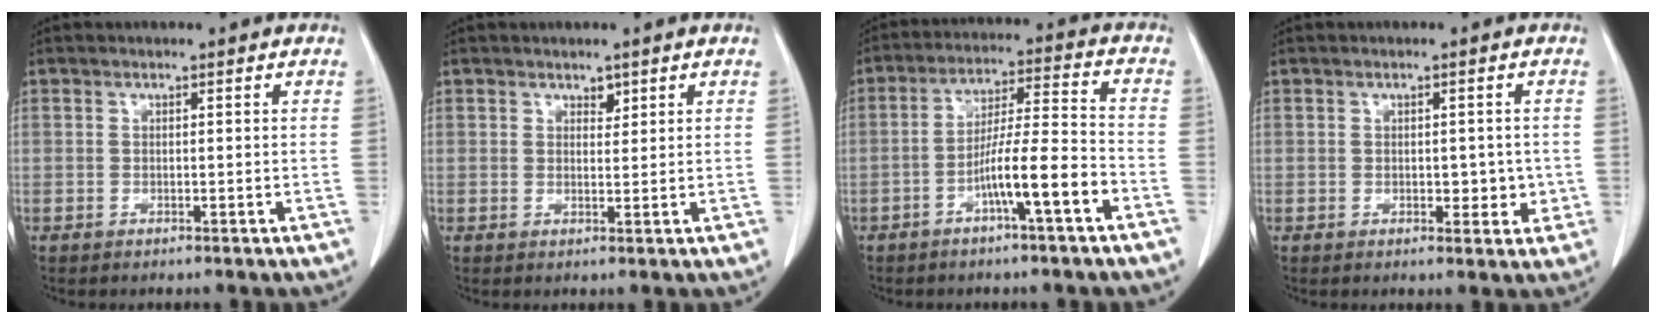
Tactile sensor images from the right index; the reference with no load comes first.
{"total": 2.1, "force": [1.3, 1.4, 0.9], "torque": [-0.019, 0.004, 0.027]}
{"total": 10.4, "force": [-4.7, 0.5, 9.2], "torque": [-0.163, 0.015, -0.079]}
{"total": 4.5, "force": [-0.5, 2.5, 3.7], "torque": [-0.046, 0.007, -0.001]}